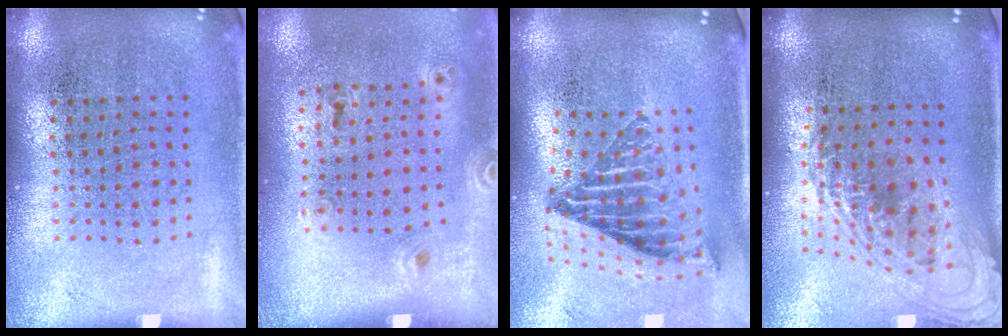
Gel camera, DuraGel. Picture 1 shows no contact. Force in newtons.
{"total": 1.3, "press": 0.8, "slide": 0.9}
{"total": 2.0, "press": 1.5, "slide": 1.4}
{"total": 2.2, "press": 1.6, "slide": 1.5}